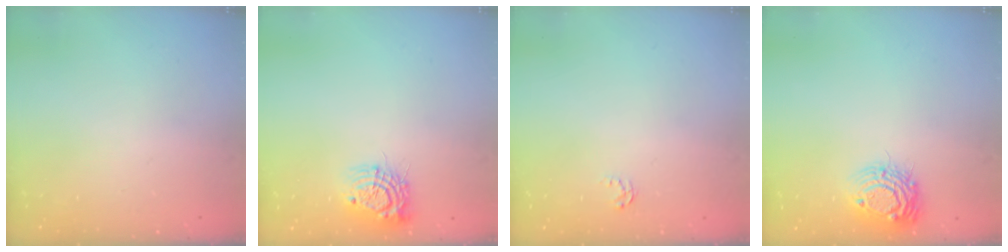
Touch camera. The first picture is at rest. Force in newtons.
{"total": 10.7, "press": 10.7, "slide": 0.7}
{"total": 2.6, "press": 2.6, "slide": 0.4}
{"total": 10.3, "press": 10.3, "slide": 0.7}